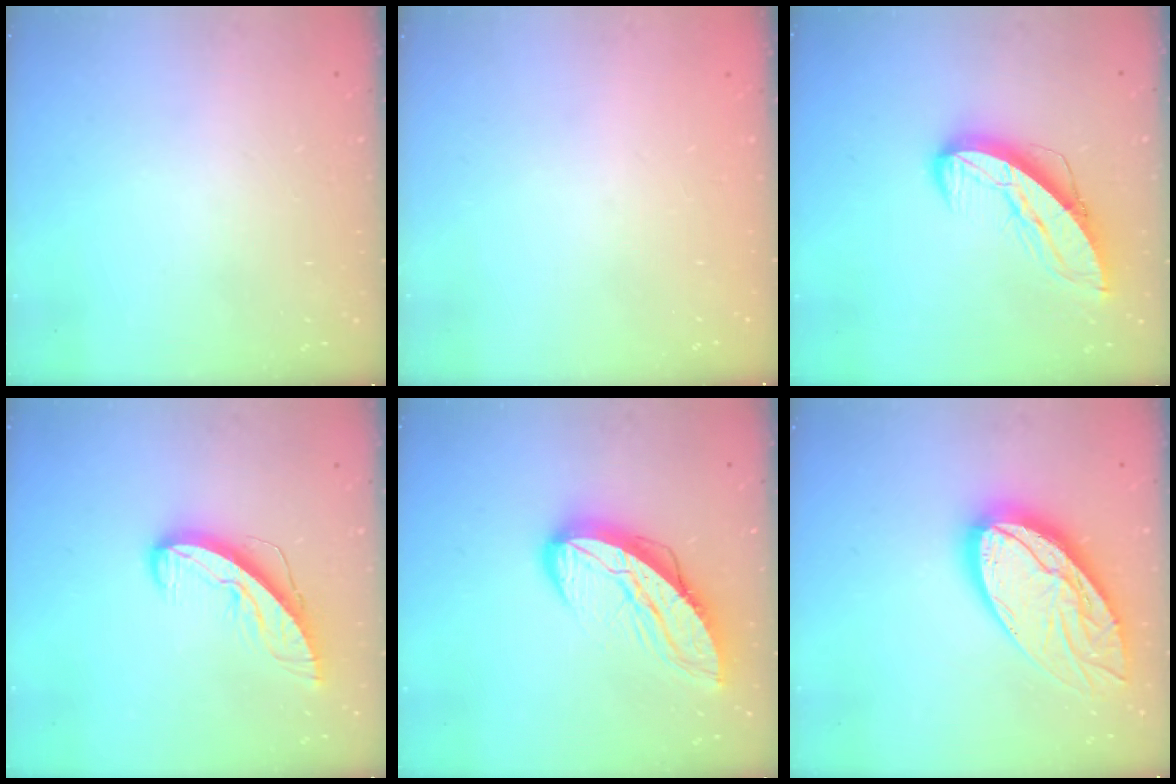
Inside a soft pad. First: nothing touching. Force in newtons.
{"total": 0.0}
{"total": 11.0, "press": 11.0, "slide": 1.1}
{"total": 9.1, "press": 9.1, "slide": 0.6}
{"total": 11.7, "press": 11.7, "slide": 1.1}
{"total": 22.8, "press": 22.7, "slide": 2.1}